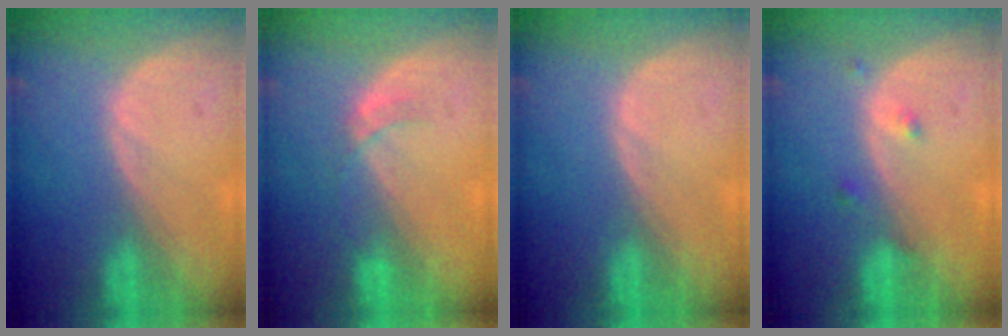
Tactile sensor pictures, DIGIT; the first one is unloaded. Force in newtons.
{"total": 2.7, "press": 2.4, "slide": 1.3}
{"total": 0.0}
{"total": 1.6, "press": 1.5, "slide": 0.1}